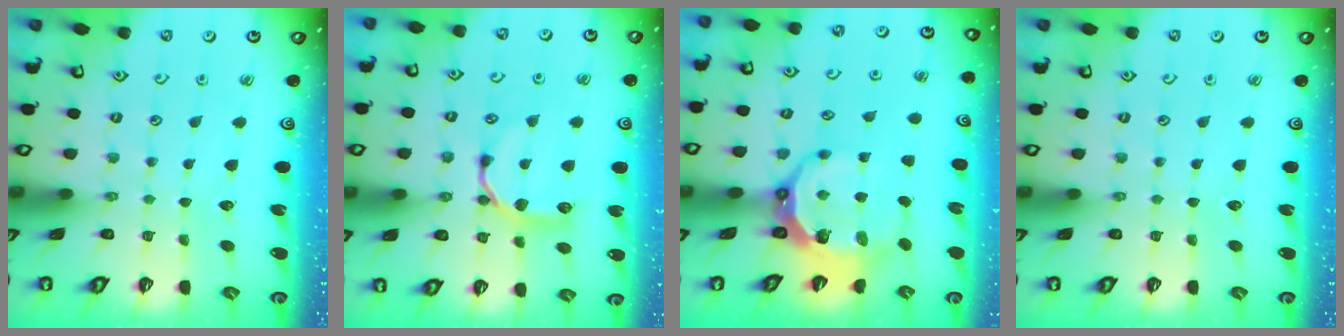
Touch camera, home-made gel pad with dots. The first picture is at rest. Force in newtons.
{"total": 9.2, "press": 9.2, "slide": 0.3}
{"total": 12.1, "press": 11.2, "slide": 4.6}
{"total": 0.0}